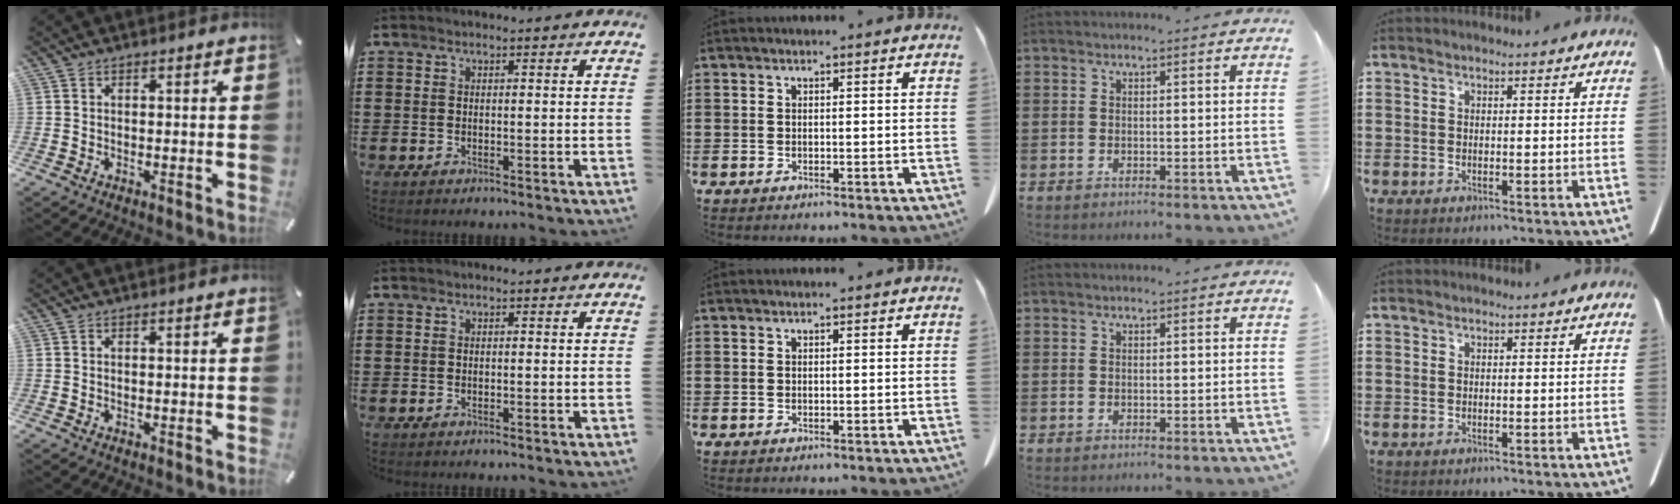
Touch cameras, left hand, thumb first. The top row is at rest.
{}